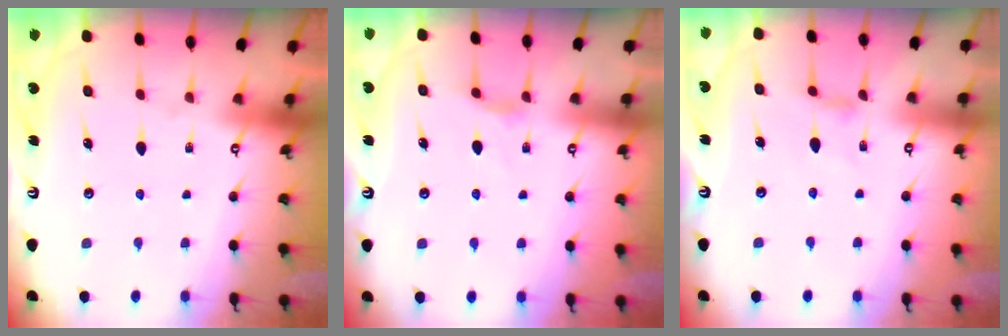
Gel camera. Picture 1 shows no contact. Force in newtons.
{"total": 2.7, "press": 2.7, "slide": 0.4}
{"total": 2.7, "press": 2.6, "slide": 0.5}